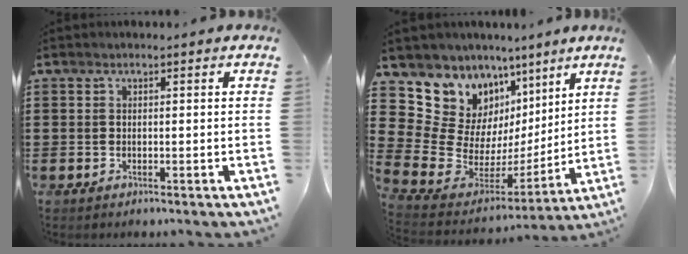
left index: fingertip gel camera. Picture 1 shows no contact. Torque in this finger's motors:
{"motor_torque": [1.64, -0.50, 0.79, 0.12]}